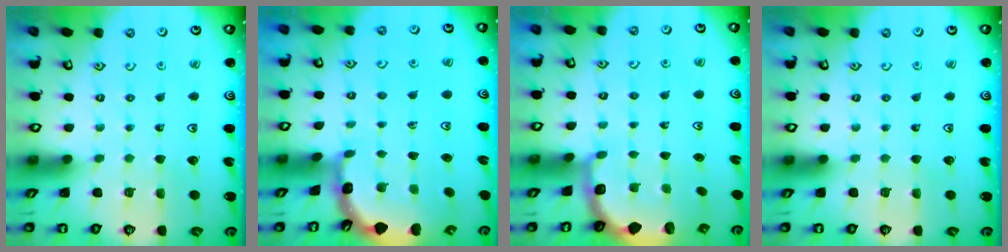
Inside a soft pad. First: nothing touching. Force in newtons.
{"total": 2.0, "press": 2.0, "slide": 0.4}
{"total": 2.3, "press": 2.0, "slide": 1.0}
{"total": 0.0}